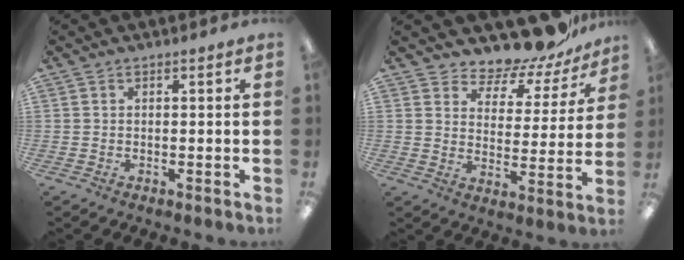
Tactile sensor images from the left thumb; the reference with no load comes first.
{"total": 11.5, "force": [10.8, 3.3, 2.4], "torque": [-0.043, -0.100, 0.188]}